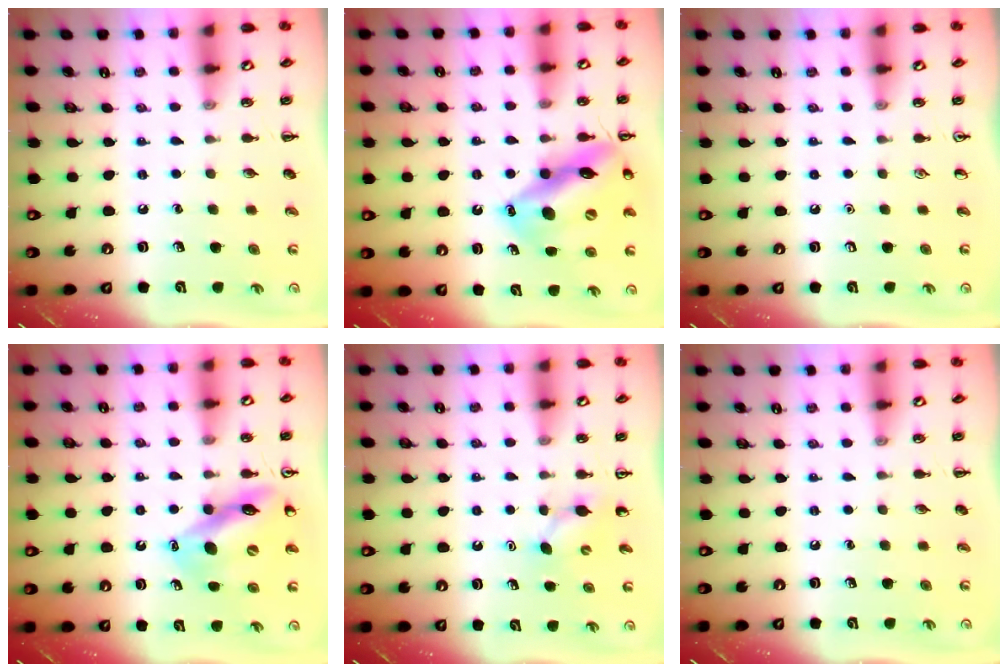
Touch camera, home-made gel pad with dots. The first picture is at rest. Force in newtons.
{"total": 16.5, "press": 16.3, "slide": 2.7}
{"total": 0.0}
{"total": 12.1, "press": 11.4, "slide": 4.0}
{"total": 3.7, "press": 3.6, "slide": 1.2}
{"total": 0.0}